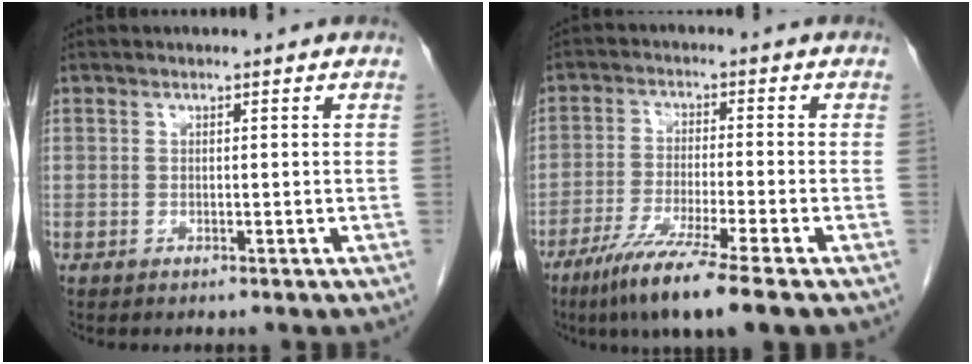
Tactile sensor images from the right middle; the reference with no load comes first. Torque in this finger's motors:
{"motor_torque": [1.31, -0.83, 0.15, 0.11]}